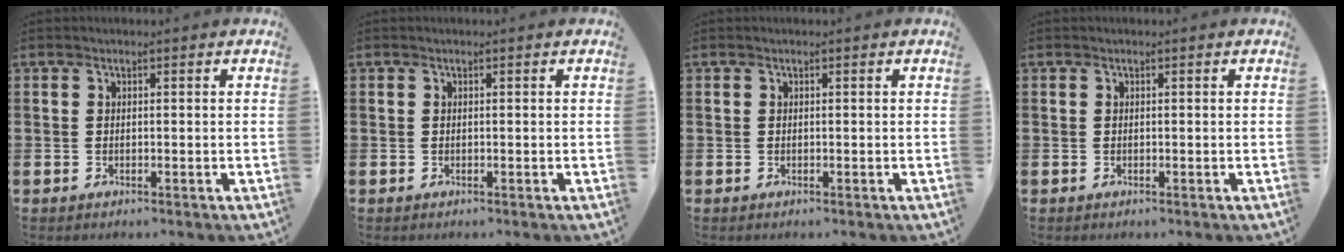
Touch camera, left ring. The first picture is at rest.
{"total": 0.0}
{"total": 0.0}
{"total": 0.0}